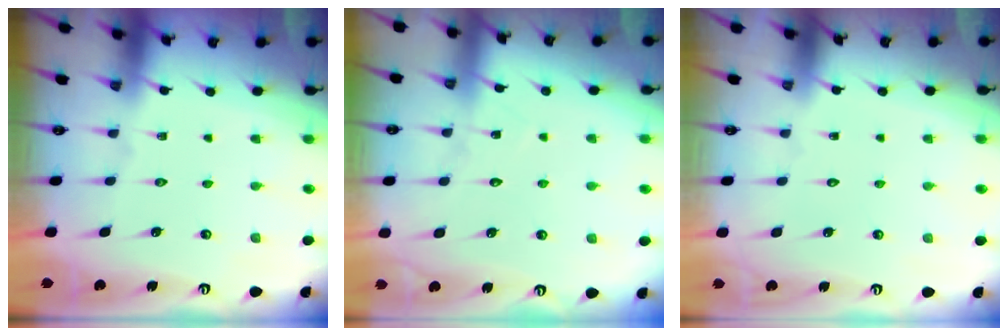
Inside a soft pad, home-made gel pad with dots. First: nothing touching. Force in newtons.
{"total": 6.3, "press": 6.3, "slide": 0.6}
{"total": 1.7, "press": 1.7, "slide": 0.1}